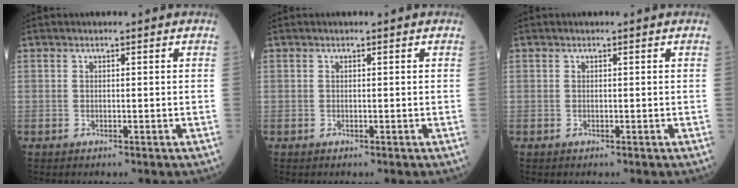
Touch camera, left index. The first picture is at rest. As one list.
[{"total": 0.0}, {"total": 0.0}]